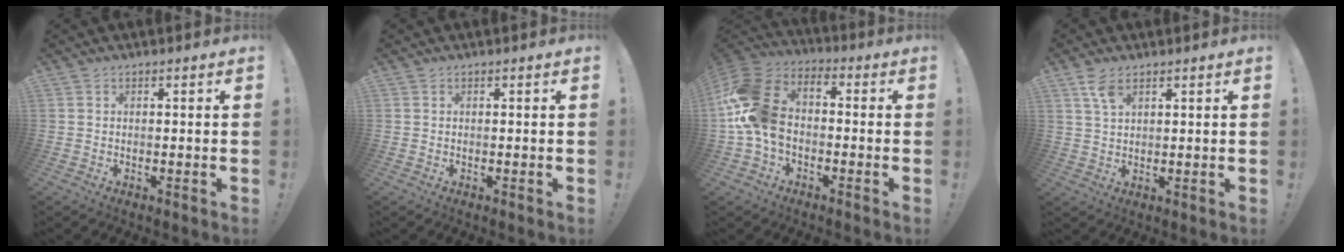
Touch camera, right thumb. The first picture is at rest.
{"total": 0.0}
{"total": 15.4, "force": [-2.2, 10.6, 11.0], "torque": [-0.224, 0.016, -0.034]}
{"total": 5.0, "force": [3.2, 2.0, 3.4], "torque": [-0.064, -0.011, 0.059]}